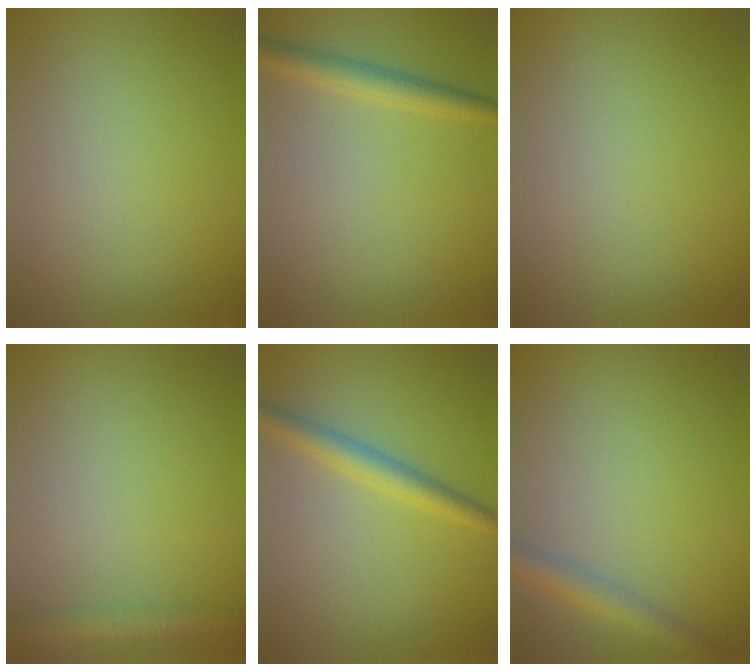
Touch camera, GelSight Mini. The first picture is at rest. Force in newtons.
{"total": 2.3, "press": 2.3, "slide": 0.1}
{"total": 0.0}
{"total": 2.7, "press": 2.7, "slide": 0.2}
{"total": 2.7, "press": 2.7, "slide": 0.1}
{"total": 2.4, "press": 2.4, "slide": 0.2}